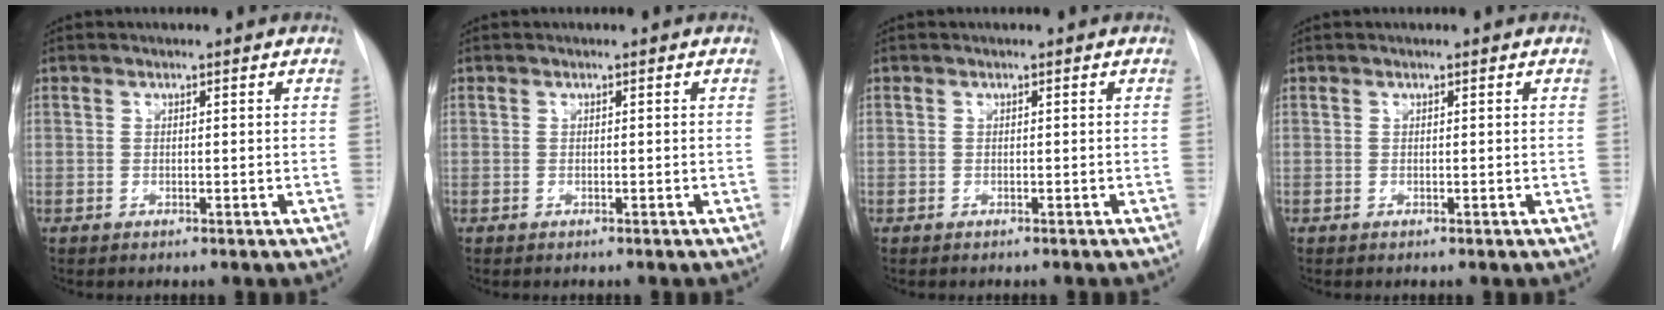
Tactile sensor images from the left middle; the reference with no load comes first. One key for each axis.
{"total": 0.0}
{"total": 0.8, "fx": -0.7, "fy": 0.0, "fz": 0.3, "tx": -0.002, "ty": -0.001, "tz": -0.010}
{"total": 0.0}